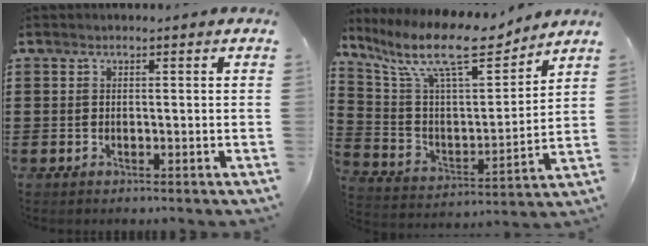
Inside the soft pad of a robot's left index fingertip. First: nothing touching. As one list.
[{"total": 12.8, "force": [10.2, 2.7, 7.3], "torque": [-0.174, -0.056, 0.175]}]